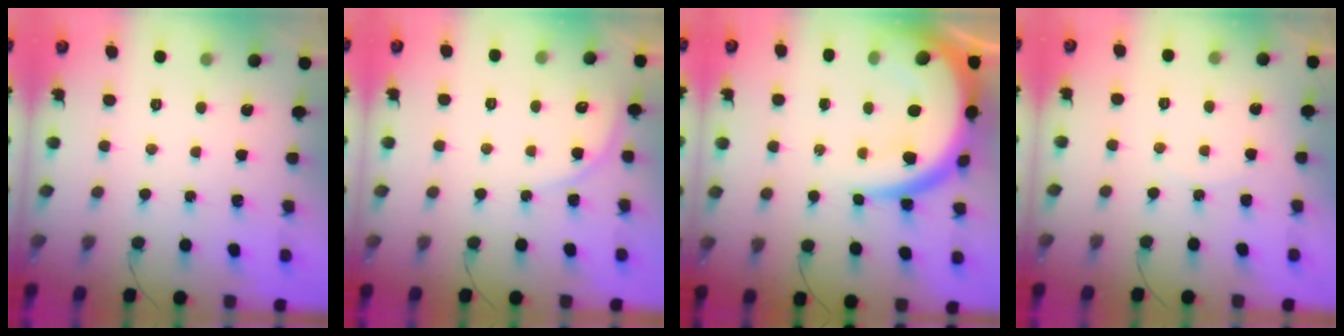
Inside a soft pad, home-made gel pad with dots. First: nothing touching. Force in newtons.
{"total": 4.6, "press": 4.6, "slide": 0.3}
{"total": 18.4, "press": 18.3, "slide": 1.9}
{"total": 2.6, "press": 2.5, "slide": 0.6}